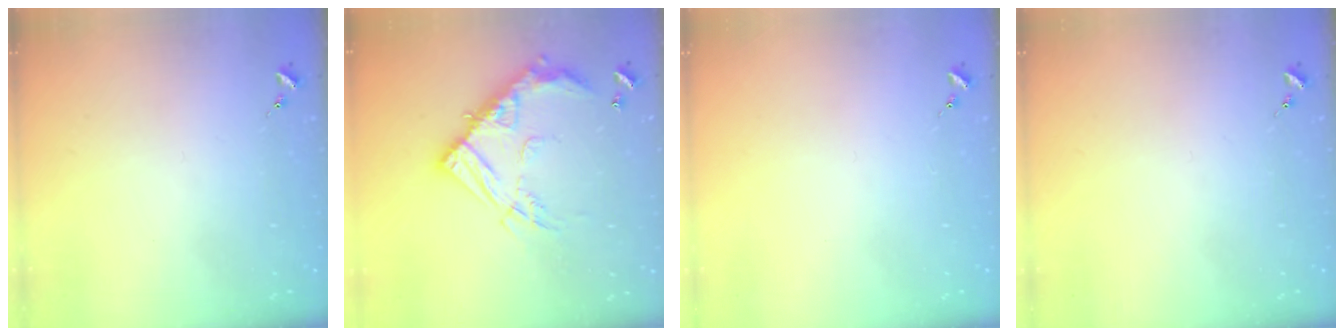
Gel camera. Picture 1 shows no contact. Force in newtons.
{"total": 19.4, "press": 19.2, "slide": 2.1}
{"total": 0.0}
{"total": 0.0}